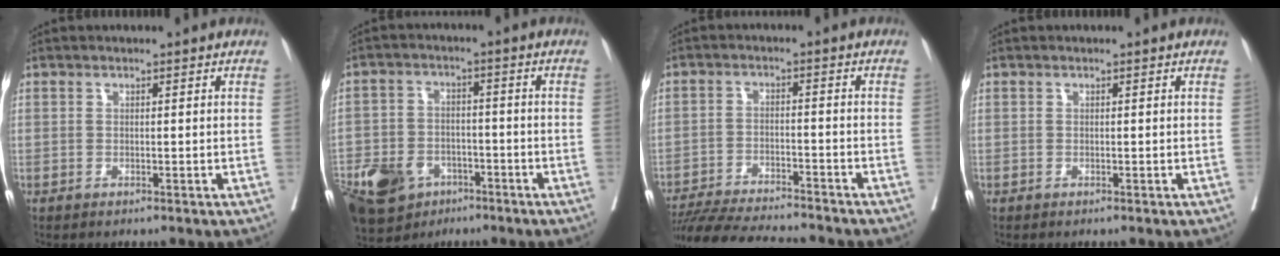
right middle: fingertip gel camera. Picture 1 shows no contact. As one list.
[{"total": 16.5, "force": [-9.2, 10.9, 8.2], "torque": [-0.207, -0.007, -0.148]}, {"total": 14.7, "force": [-13.5, 1.3, 5.5], "torque": [-0.092, -0.016, -0.208]}, {"total": 0.0}]